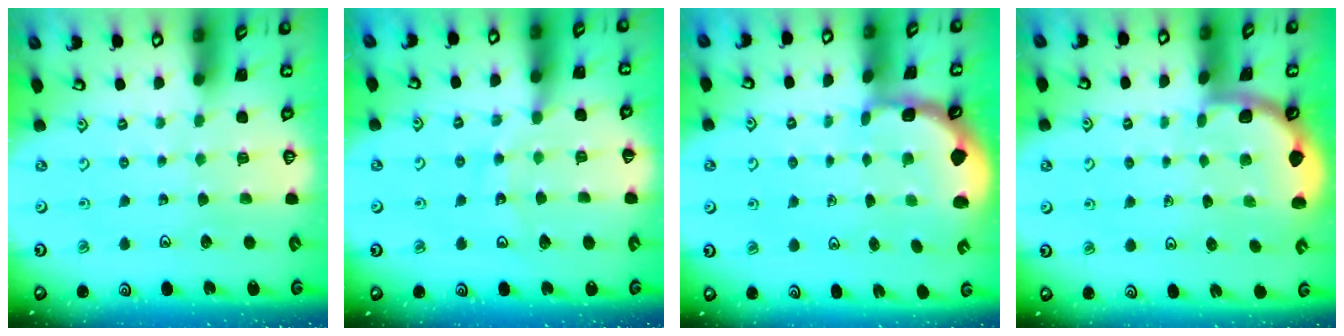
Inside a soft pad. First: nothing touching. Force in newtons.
{"total": 11.9, "press": 11.8, "slide": 1.2}
{"total": 1.8, "press": 1.7, "slide": 0.5}
{"total": 1.9, "press": 1.9, "slide": 0.0}